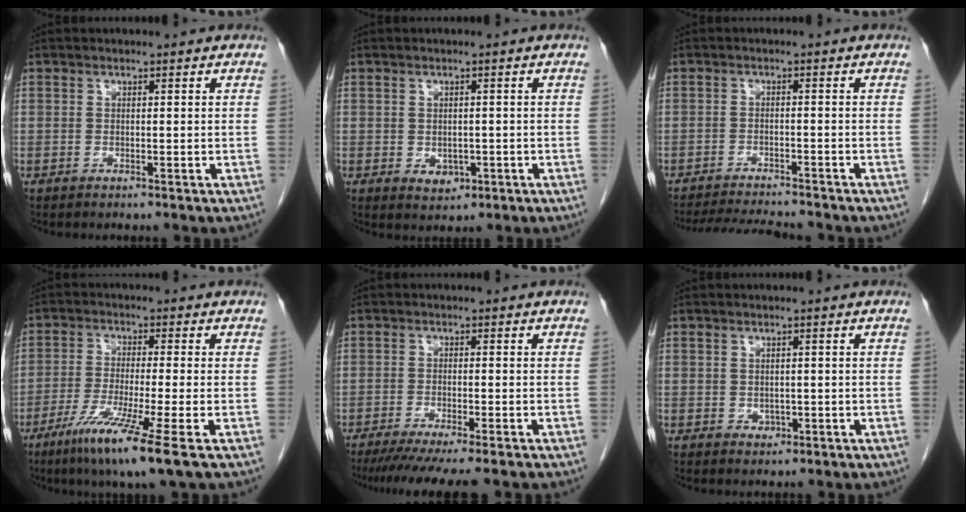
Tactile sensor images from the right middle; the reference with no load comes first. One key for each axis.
{"total": 2.6, "fx": -0.7, "fy": 2.0, "fz": 1.5, "tx": -0.020, "ty": 0.000, "tz": 0.001}
{"total": 8.8, "fx": -8.3, "fy": 0.6, "fz": 2.9, "tx": -0.045, "ty": -0.010, "tz": -0.127}
{"total": 10.3, "fx": -5.8, "fy": -1.1, "fz": 8.5, "tx": -0.159, "ty": -0.036, "tz": -0.105}
{"total": 10.8, "fx": -9.1, "fy": 0.6, "fz": 5.8, "tx": -0.070, "ty": -0.023, "tz": -0.134}
{"total": 1.2, "fx": -0.2, "fy": 1.0, "fz": 0.6, "tx": -0.011, "ty": 0.001, "tz": 0.001}